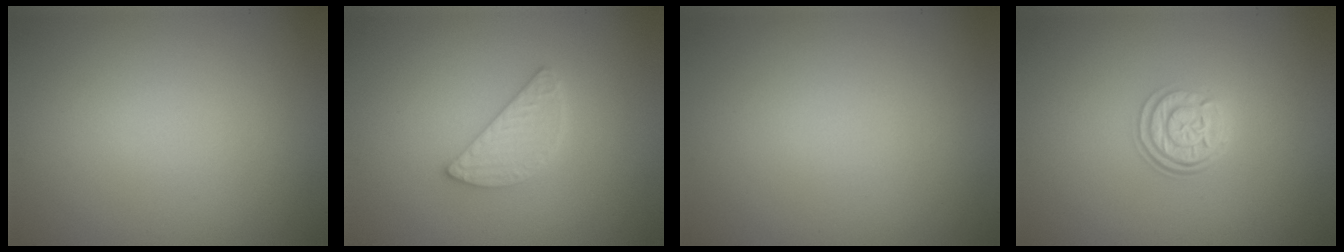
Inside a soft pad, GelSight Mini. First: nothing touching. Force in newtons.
{"total": 2.6, "press": 2.6, "slide": 0.3}
{"total": 0.0}
{"total": 3.0, "press": 2.4, "slide": 1.8}